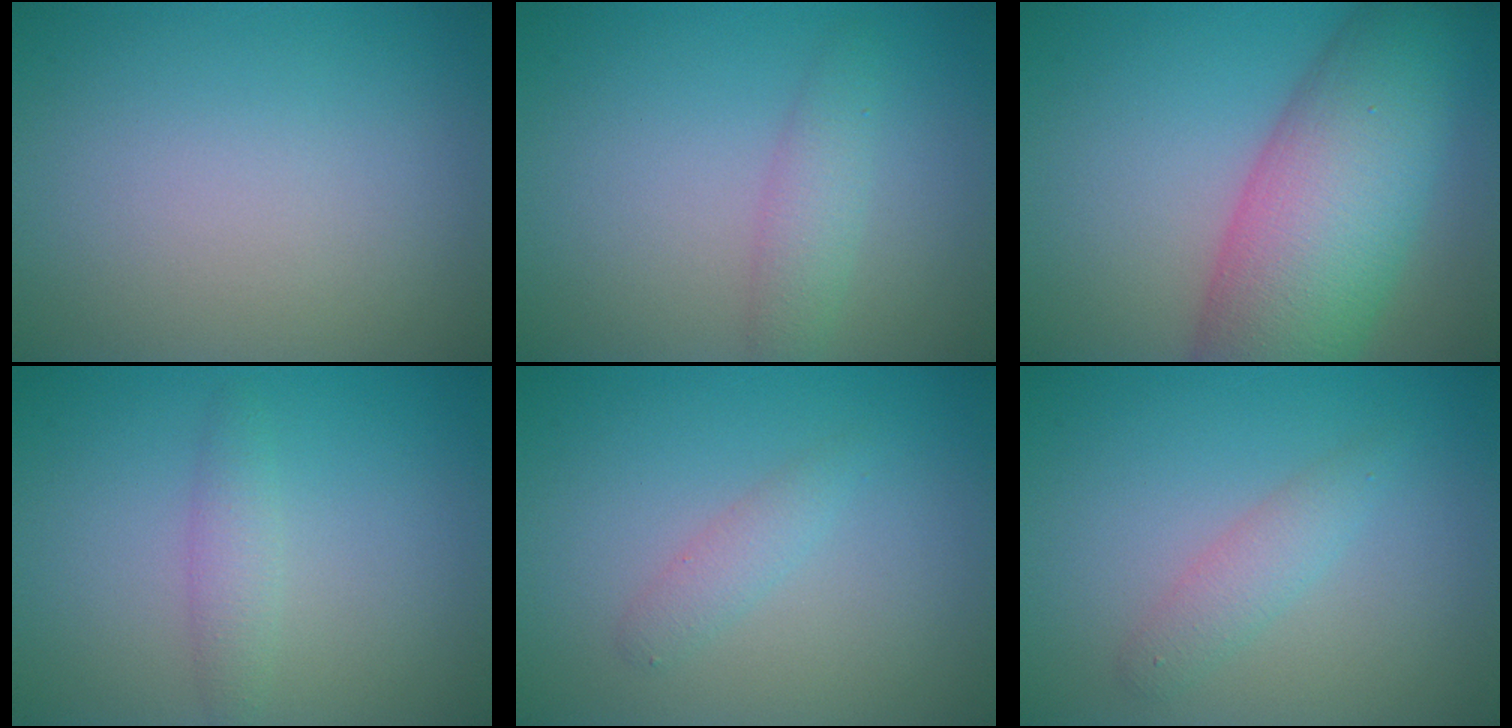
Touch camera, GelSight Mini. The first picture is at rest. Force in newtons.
{"total": 2.2, "press": 2.2, "slide": 0.0}
{"total": 11.9, "press": 11.9, "slide": 0.4}
{"total": 1.8, "press": 1.8, "slide": 0.1}
{"total": 1.4, "press": 1.4, "slide": 0.0}
{"total": 1.9, "press": 1.9, "slide": 0.0}